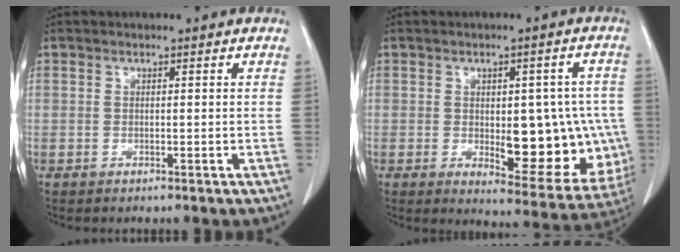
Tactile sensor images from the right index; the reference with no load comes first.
{"total": 15.4, "force": [-1.6, 6.5, 13.9], "torque": [-0.154, 0.005, 0.002]}